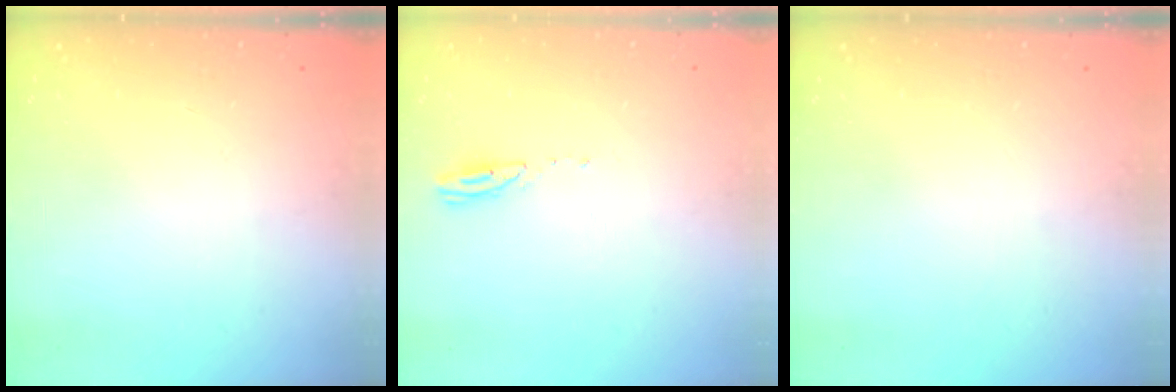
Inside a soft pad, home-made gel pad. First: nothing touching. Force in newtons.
{"total": 3.1, "press": 3.1, "slide": 0.3}
{"total": 0.0}